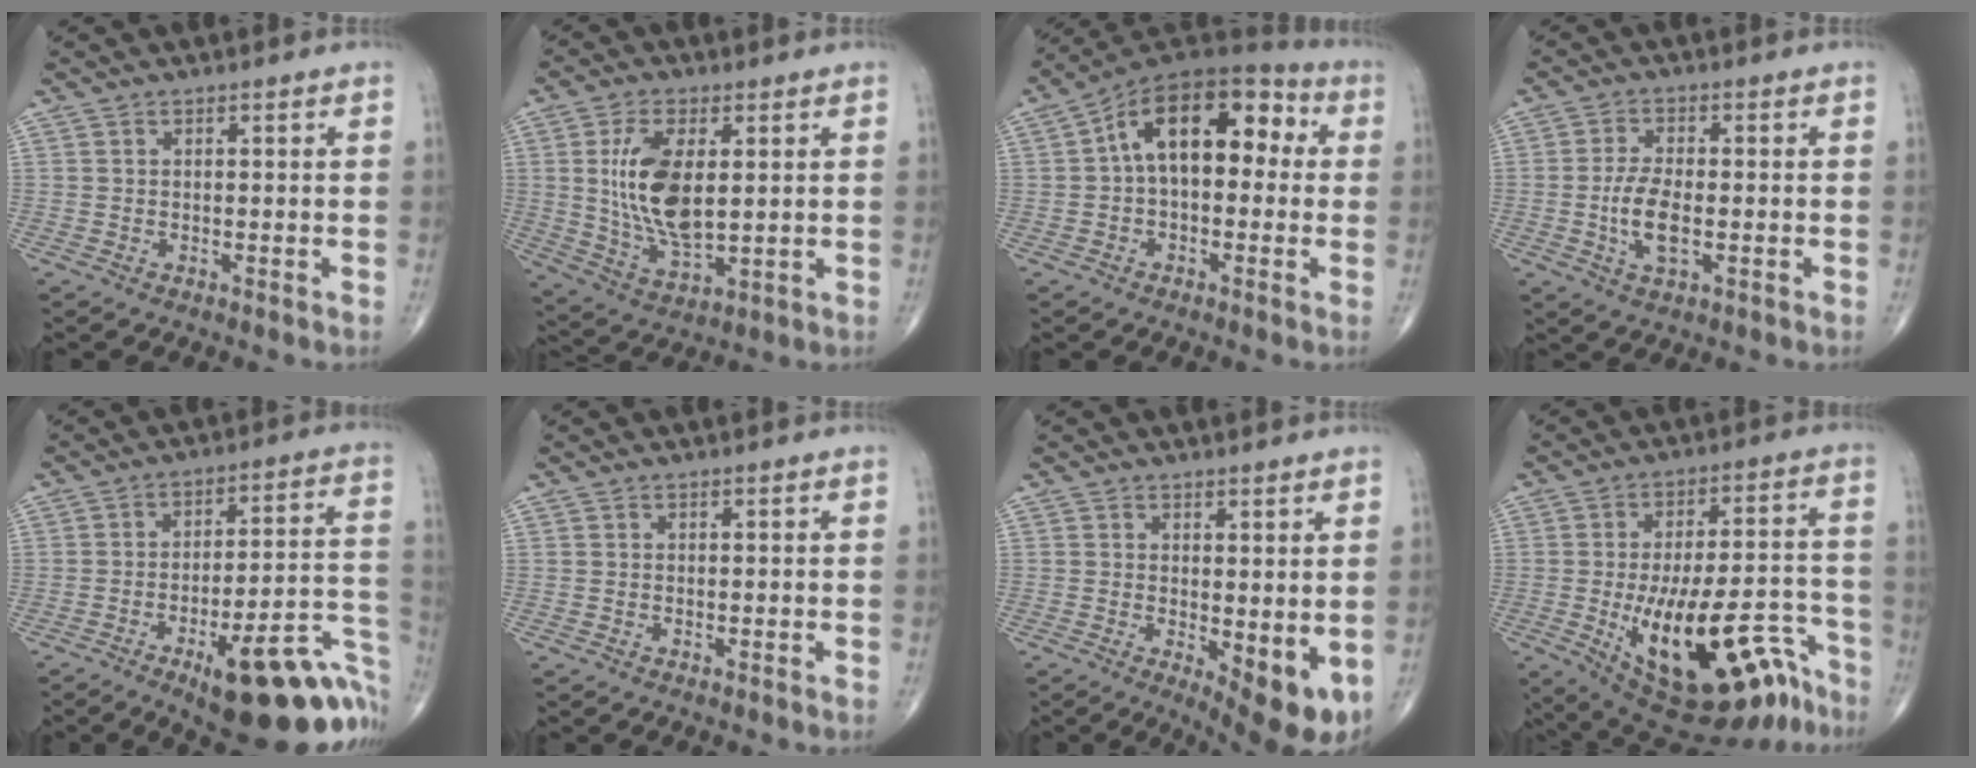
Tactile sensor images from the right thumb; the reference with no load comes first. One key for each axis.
{"total": 13.6, "fx": 2.1, "fy": 6.6, "fz": 11.7, "tx": -0.223, "ty": -0.019, "tz": 0.050}
{"total": 16.3, "fx": 2.1, "fy": 9.3, "fz": 13.1, "tx": -0.171, "ty": 0.052, "tz": 0.020}
{"total": 6.7, "fx": -1.2, "fy": 2.9, "fz": 5.9, "tx": -0.120, "ty": 0.001, "tz": -0.023}
{"total": 24.3, "fx": -11.1, "fy": 7.7, "fz": 20.2, "tx": -0.185, "ty": 0.067, "tz": -0.142}
{"total": 0.0}
{"total": 8.3, "fx": -1.0, "fy": 3.0, "fz": 7.7, "tx": -0.098, "ty": -0.022, "tz": -0.005}
{"total": 24.6, "fx": -12.2, "fy": 9.9, "fz": 18.9, "tx": -0.238, "ty": 0.066, "tz": -0.167}